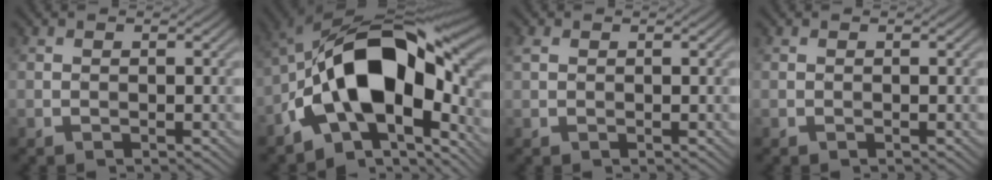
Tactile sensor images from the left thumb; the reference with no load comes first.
{"total": 17.8, "force": [-3.9, 10.1, 14.2], "torque": [-0.234, 0.006, -0.080]}
{"total": 1.2, "force": [0.5, 0.8, 0.7], "torque": [-0.020, 0.004, 0.010]}
{"total": 0.0}